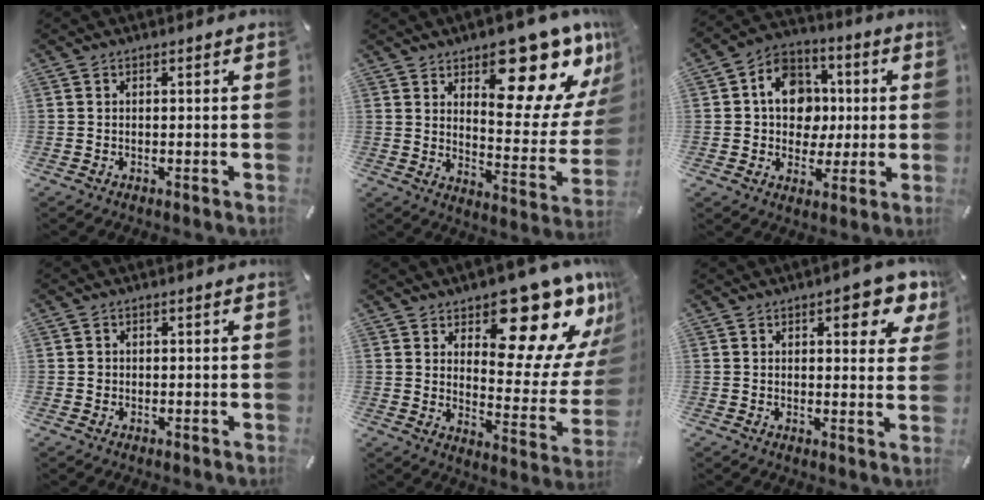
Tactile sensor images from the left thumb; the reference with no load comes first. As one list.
[{"total": 18.1, "force": [13.1, 7.3, 10.1], "torque": [-0.112, -0.122, 0.217]}, {"total": 12.4, "force": [0.7, 10.7, 6.1], "torque": [-0.086, 0.016, 0.018]}, {"total": 0.7, "force": [-0.1, 0.7, 0.1], "torque": [0.000, 0.007, -0.005]}, {"total": 19.0, "force": [13.4, 8.7, 10.2], "torque": [-0.108, -0.120, 0.221]}, {"total": 8.2, "force": [4.6, 3.4, 5.8], "torque": [-0.067, -0.025, 0.072]}]